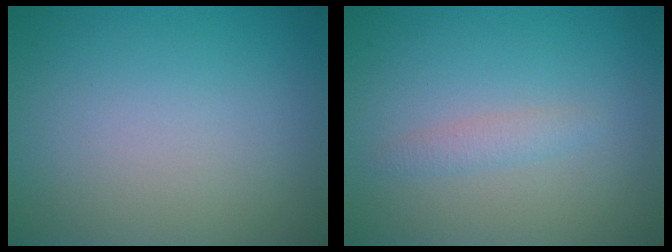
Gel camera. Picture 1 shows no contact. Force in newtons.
{"total": 1.2, "press": 1.2, "slide": 0.0}